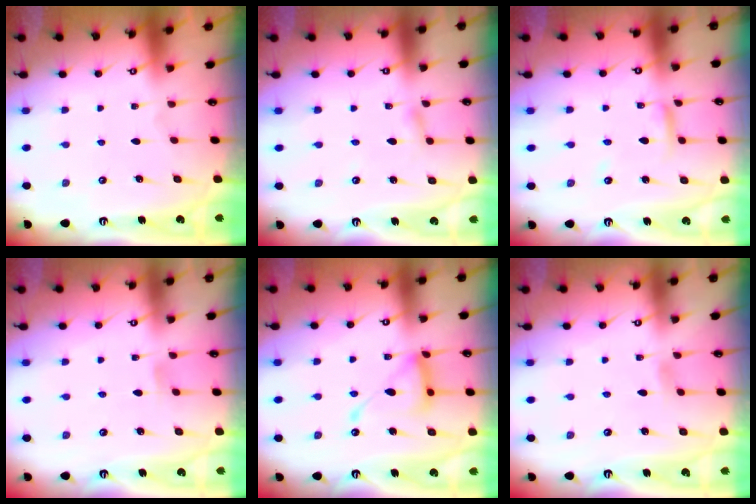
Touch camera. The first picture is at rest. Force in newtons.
{"total": 2.4, "press": 2.4, "slide": 0.3}
{"total": 4.4, "press": 4.4, "slide": 0.4}
{"total": 3.2, "press": 3.2, "slide": 0.4}
{"total": 13.9, "press": 13.8, "slide": 1.0}
{"total": 2.9, "press": 2.8, "slide": 0.4}